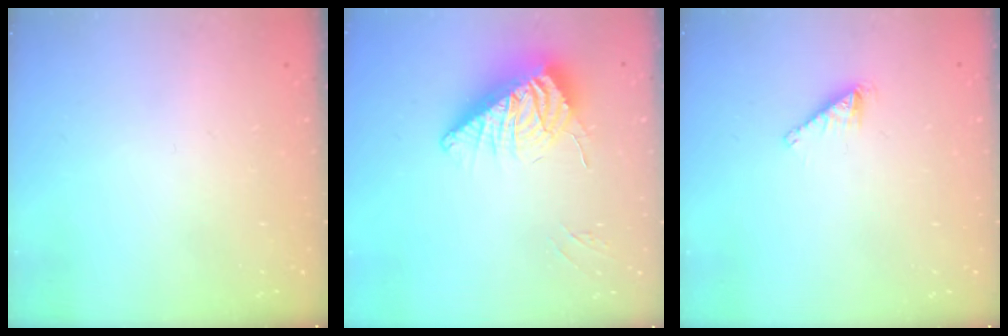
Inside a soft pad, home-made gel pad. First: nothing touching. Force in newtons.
{"total": 11.9, "press": 11.7, "slide": 2.2}
{"total": 2.1, "press": 2.1, "slide": 0.1}